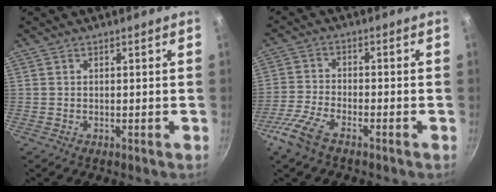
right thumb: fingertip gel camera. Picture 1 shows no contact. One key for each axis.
{"total": 7.1, "fx": -4.7, "fy": 2.5, "fz": 4.7, "tx": -0.114, "ty": 0.018, "tz": -0.104}